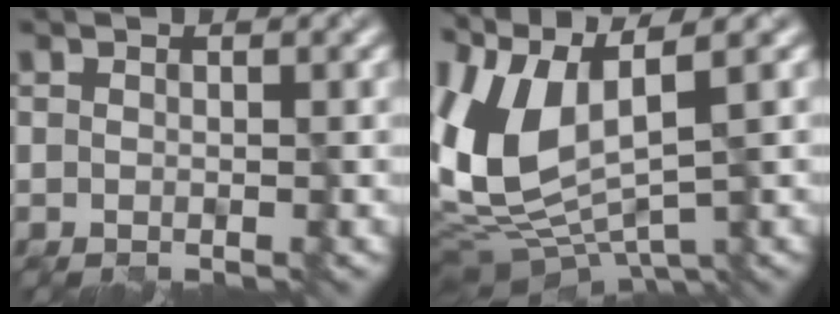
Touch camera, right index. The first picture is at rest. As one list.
[{"total": 8.3, "force": [0.5, 3.5, 7.5], "torque": [-0.175, 0.001, 0.001]}]